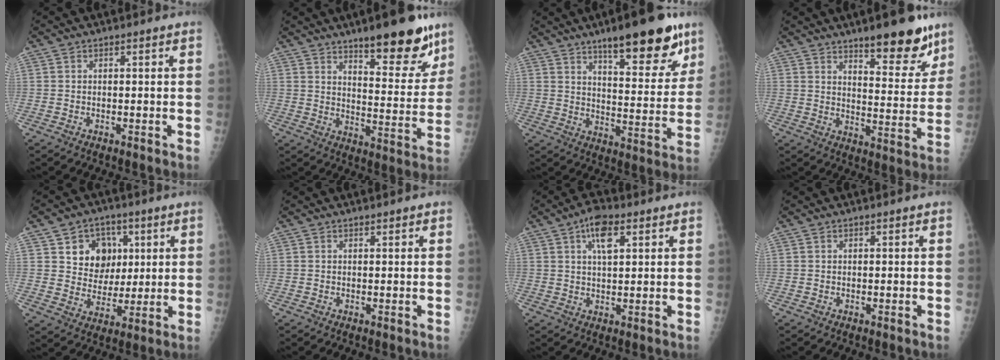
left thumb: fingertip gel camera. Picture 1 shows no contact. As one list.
[{"total": 16.5, "force": [11.4, 5.0, 10.8], "torque": [-0.100, -0.079, 0.168]}, {"total": 18.8, "force": [12.1, 5.5, 13.3], "torque": [-0.147, -0.062, 0.178]}, {"total": 14.0, "force": [9.9, 4.3, 8.9], "torque": [-0.079, -0.069, 0.146]}, {"total": 10.8, "force": [4.0, 9.0, 4.5], "torque": [-0.024, -0.012, 0.069]}, {"total": 0.7, "force": [0.5, 0.2, 0.4], "torque": [-0.004, -0.001, 0.005]}, {"total": 6.5, "force": [2.9, 2.8, 5.0], "torque": [-0.079, -0.003, 0.047]}, {"total": 0.0}]